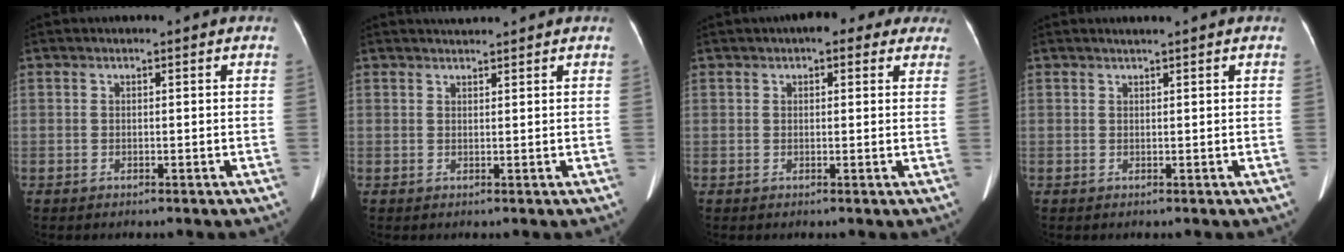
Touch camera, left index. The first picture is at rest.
{"total": 1.7, "force": [1.7, -0.2, 0.3], "torque": [-0.004, 0.015, 0.034]}
{"total": 6.0, "force": [4.2, 2.7, 3.4], "torque": [-0.026, 0.029, 0.048]}
{"total": 0.7, "force": [0.6, -0.2, 0.4], "torque": [-0.011, 0.000, 0.015]}